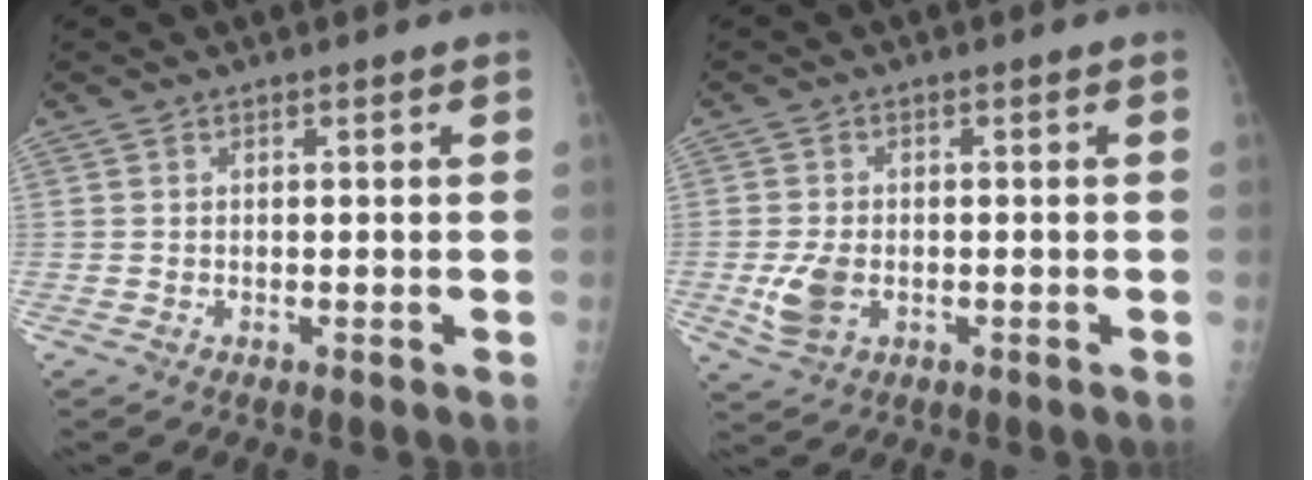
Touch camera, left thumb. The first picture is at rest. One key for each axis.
{"total": 5.5, "fx": -1.4, "fy": 3.7, "fz": 3.9, "tx": -0.078, "ty": 0.000, "tz": -0.020}